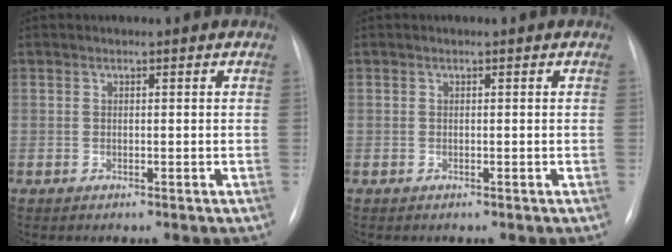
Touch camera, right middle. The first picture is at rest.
{"total": 0.0}